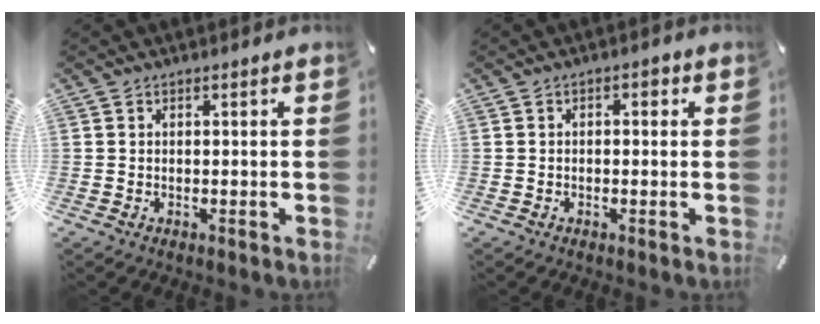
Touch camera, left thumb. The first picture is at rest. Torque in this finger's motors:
{"motor_torque": [-0.19, 0.04, -0.18, -0.08, 0.03]}